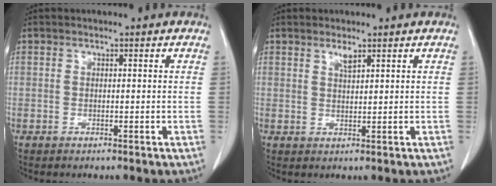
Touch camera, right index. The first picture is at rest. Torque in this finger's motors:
{"motor_torque": [0.08, 0.03, 0.00, 0.03]}